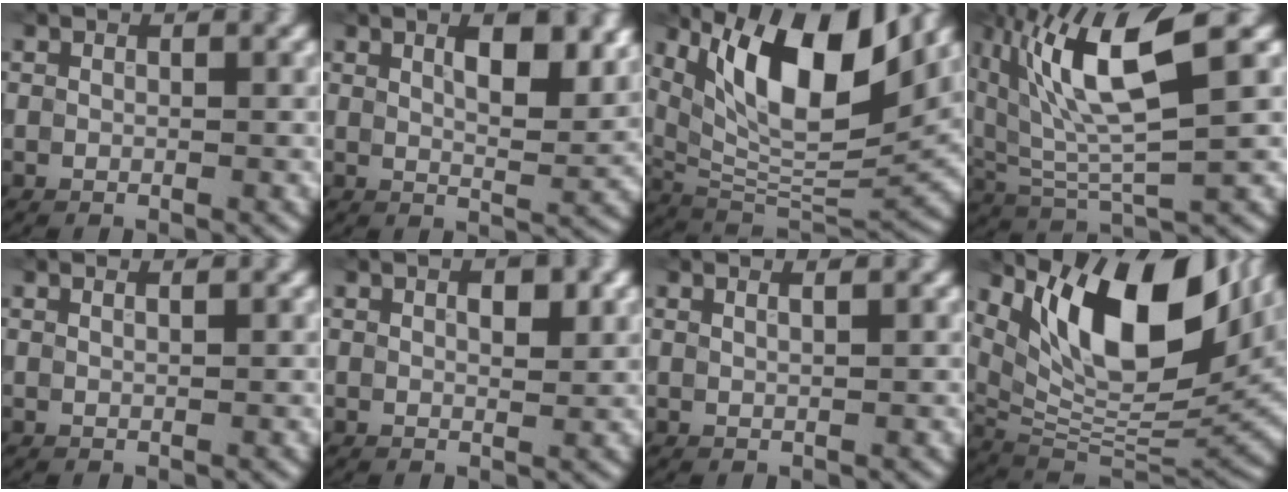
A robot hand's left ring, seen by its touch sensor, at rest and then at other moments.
{"total": 5.5, "force": [2.6, 1.8, 4.5], "torque": [-0.062, 0.000, 0.040]}
{"total": 12.8, "force": [5.6, 4.7, 10.5], "torque": [-0.180, 0.002, 0.103]}
{"total": 8.9, "force": [3.4, 2.2, 7.9], "torque": [-0.153, 0.006, 0.066]}
{"total": 1.4, "force": [0.9, 0.6, 0.8], "torque": [0.001, 0.002, -0.002]}
{"total": 1.9, "force": [0.9, 0.7, 1.6], "torque": [-0.022, 0.001, 0.016]}
{"total": 2.2, "force": [1.3, 1.0, 1.4], "torque": [0.004, 0.005, -0.009]}
{"total": 14.8, "force": [6.6, 6.0, 11.7], "torque": [-0.183, 0.004, 0.117]}